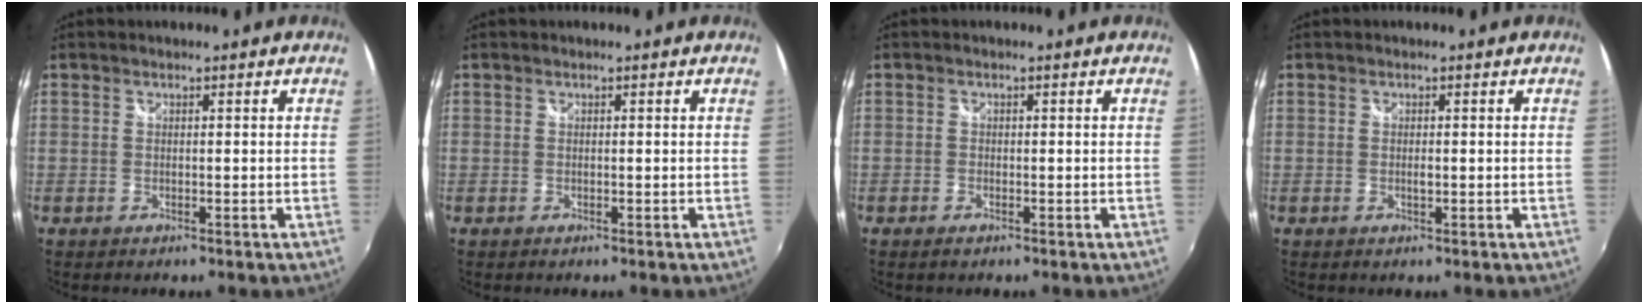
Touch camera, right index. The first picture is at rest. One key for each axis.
{"total": 0.0}
{"total": 1.0, "fx": -0.7, "fy": 0.6, "fz": 0.3, "tx": -0.007, "ty": -0.003, "tz": -0.015}
{"total": 1.0, "fx": -0.1, "fy": 0.5, "fz": 0.9, "tx": -0.015, "ty": -0.001, "tz": -0.003}